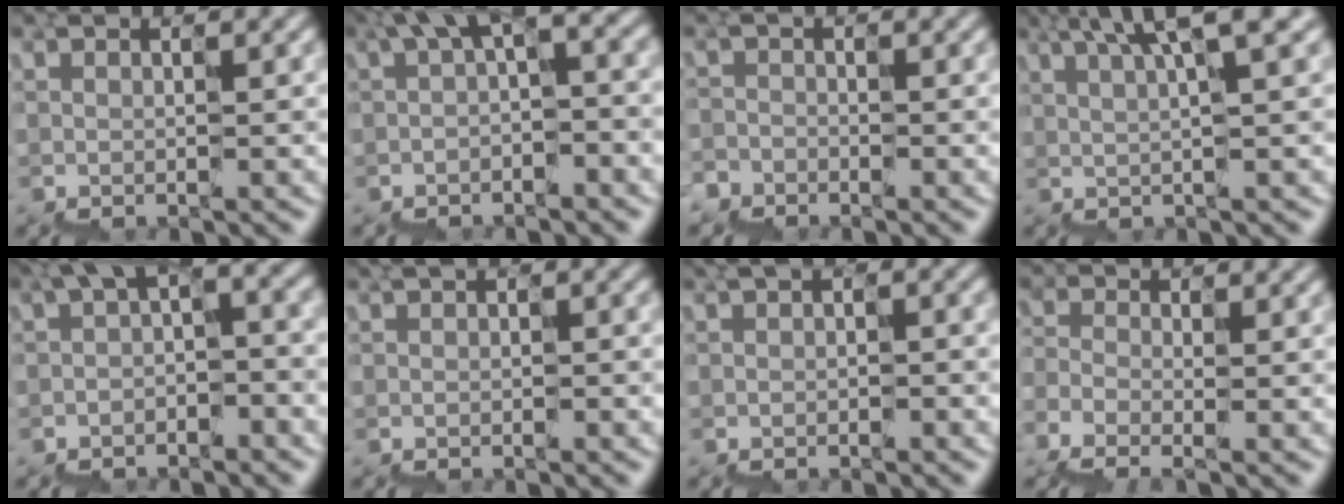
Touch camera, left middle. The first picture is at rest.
{"total": 4.2, "force": [0.8, 1.6, 3.8], "torque": [-0.066, 0.010, 0.006]}
{"total": 2.3, "force": [-1.6, -0.3, -1.6], "torque": [0.024, -0.015, -0.037]}
{"total": 4.4, "force": [2.4, 0.4, 3.7], "torque": [-0.061, 0.016, 0.040]}
{"total": 4.2, "force": [-0.2, 1.9, 3.7], "torque": [-0.062, 0.005, -0.015]}
{"total": 0.8, "force": [-0.3, 0.5, 0.6], "torque": [-0.006, 0.006, -0.008]}
{"total": 1.4, "force": [-0.3, 0.8, 1.1], "torque": [-0.015, 0.010, -0.007]}
{"total": 2.4, "force": [-2.4, -0.2, -0.2], "torque": [0.017, -0.013, -0.048]}